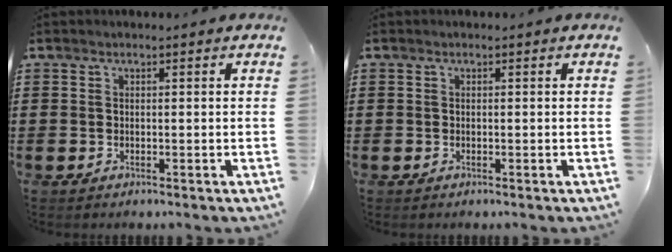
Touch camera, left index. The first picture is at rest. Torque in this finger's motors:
{"motor_torque": [0.01, 0.00, -0.01, -0.01]}